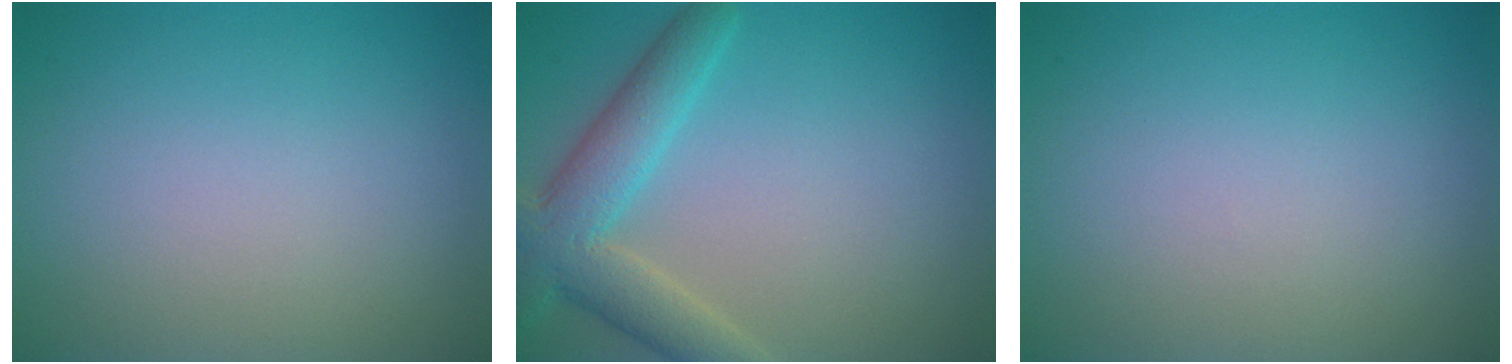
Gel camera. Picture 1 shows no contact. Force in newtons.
{"total": 5.4, "press": 5.4, "slide": 0.2}
{"total": 0.0}